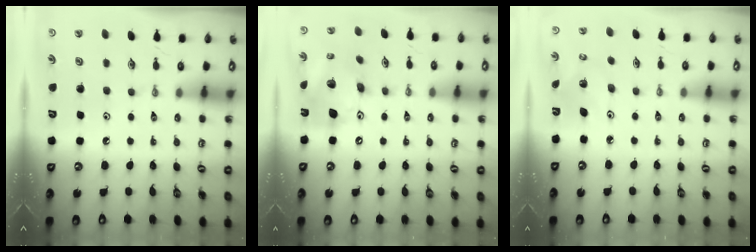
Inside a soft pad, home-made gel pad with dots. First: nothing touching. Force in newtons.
{"total": 16.6, "press": 16.4, "slide": 2.7}
{"total": 3.9, "press": 3.9, "slide": 0.2}